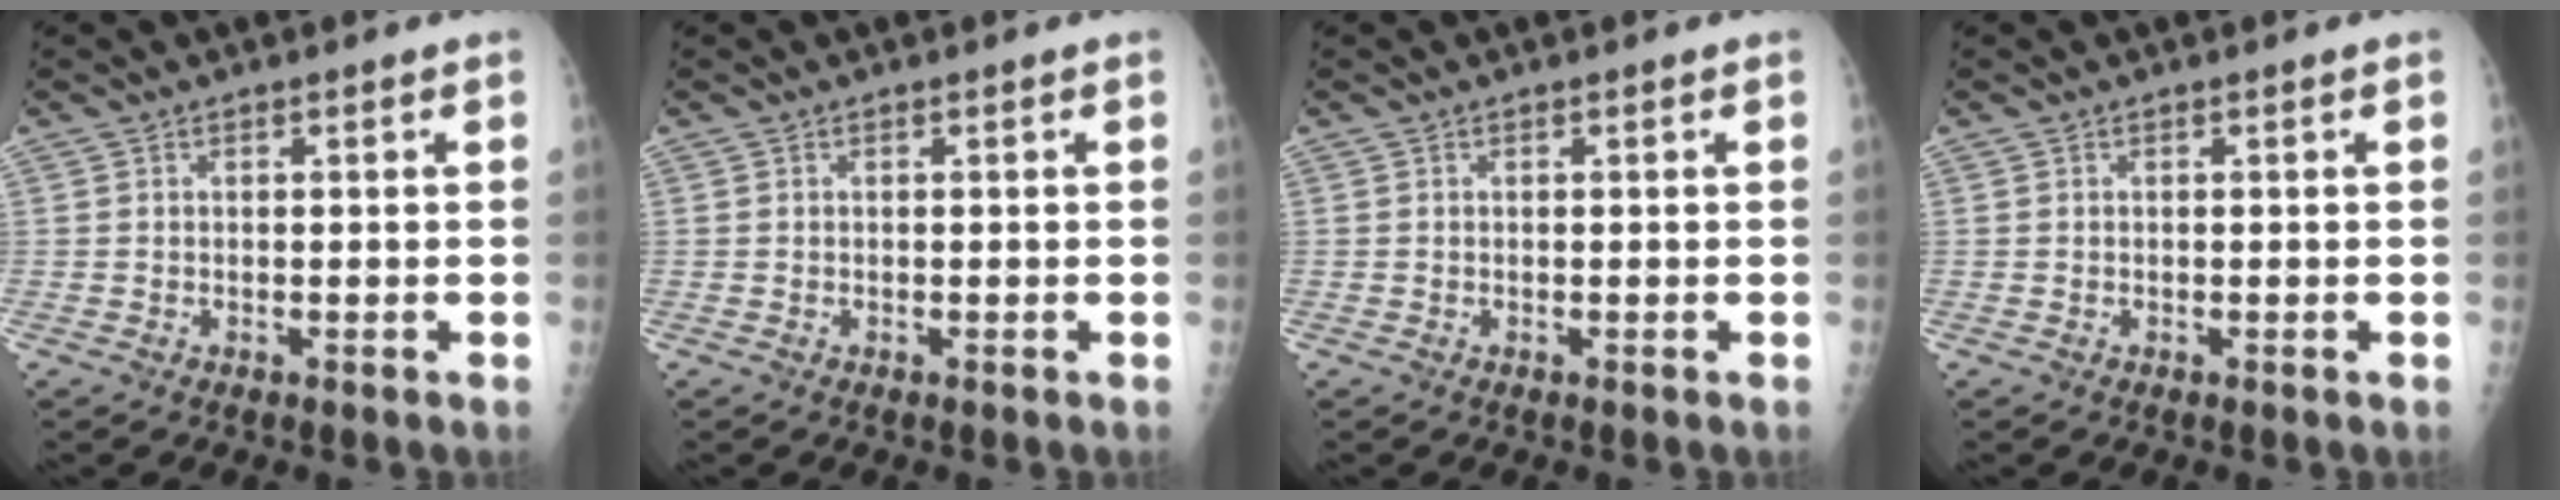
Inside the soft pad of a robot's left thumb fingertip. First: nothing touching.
{"total": 0.0}
{"total": 0.0}
{"total": 0.0}